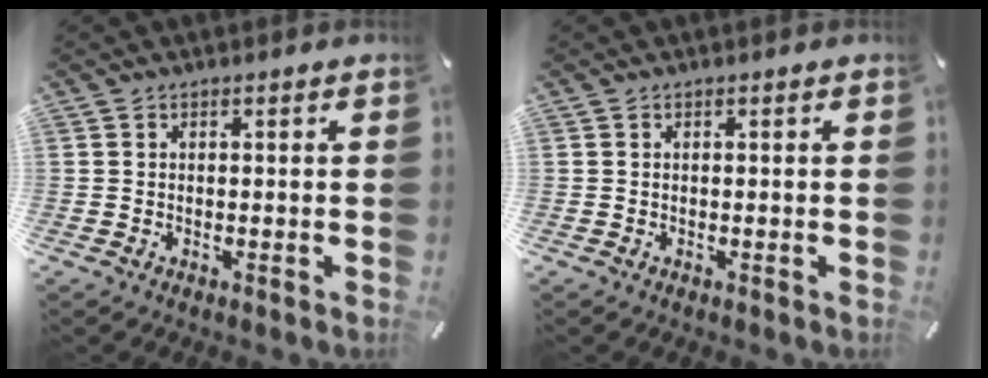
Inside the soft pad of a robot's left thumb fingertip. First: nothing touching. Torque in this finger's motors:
{"motor_torque": [-0.04, -0.04, -0.01, 0.01, 0.00]}